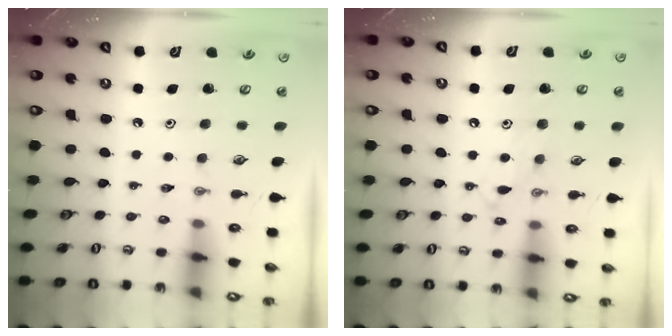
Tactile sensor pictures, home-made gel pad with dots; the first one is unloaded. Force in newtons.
{"total": 9.4, "press": 9.4, "slide": 0.8}